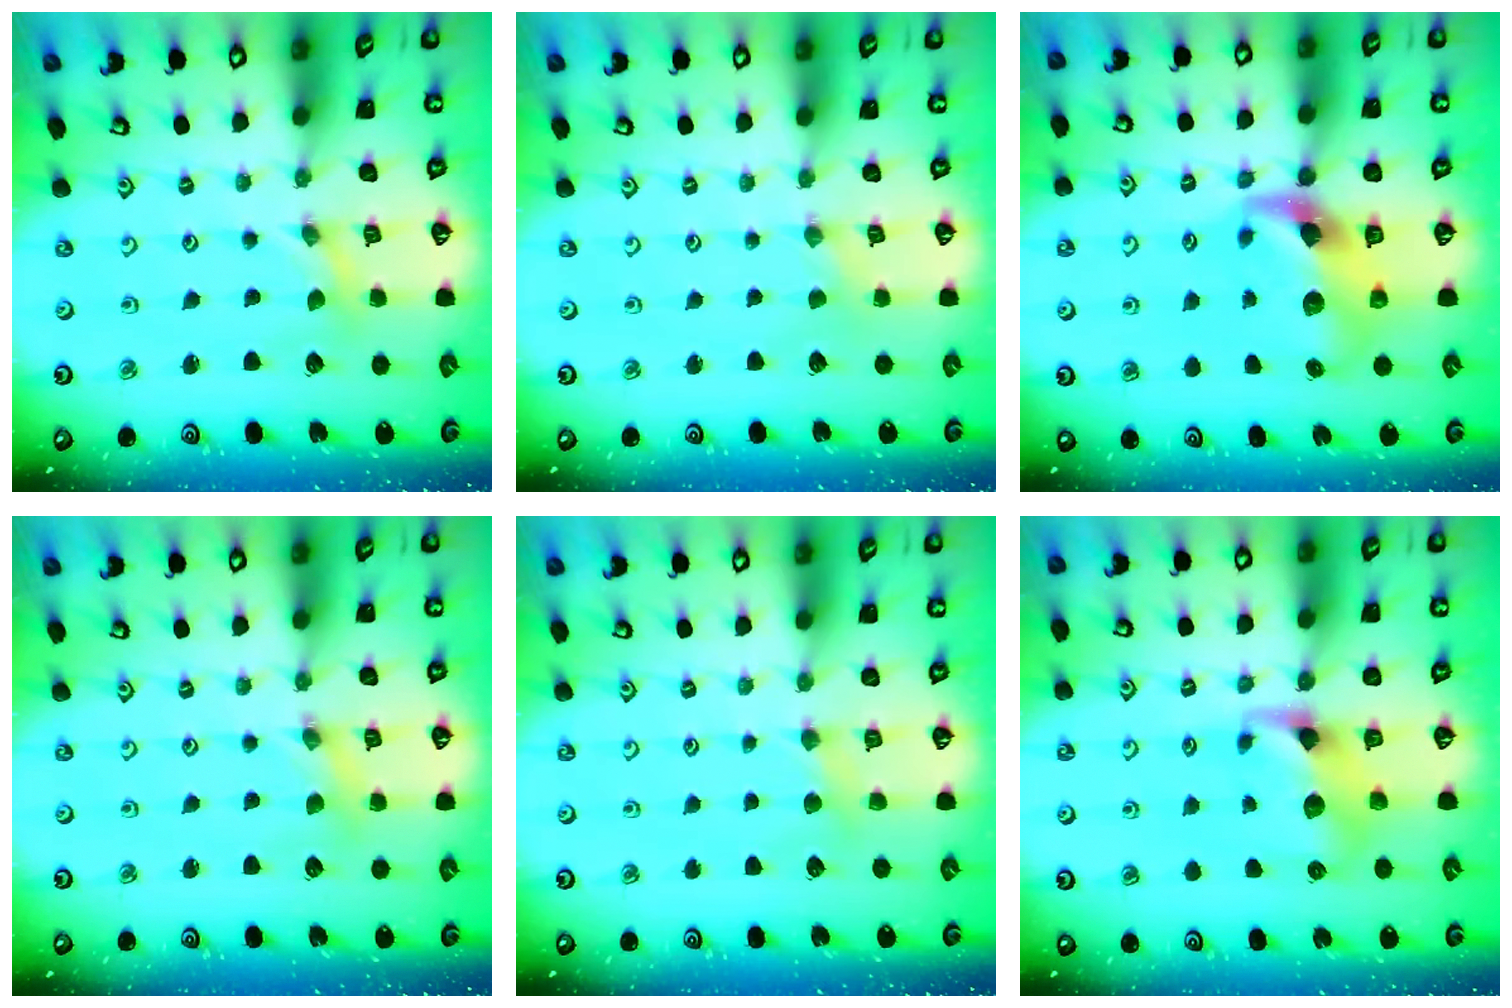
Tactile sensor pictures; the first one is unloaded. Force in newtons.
{"total": 0.6, "press": 0.6, "slide": 0.1}
{"total": 11.5, "press": 11.4, "slide": 1.5}
{"total": 2.5, "press": 2.4, "slide": 0.3}
{"total": 4.6, "press": 4.5, "slide": 0.8}
{"total": 8.6, "press": 8.5, "slide": 1.2}